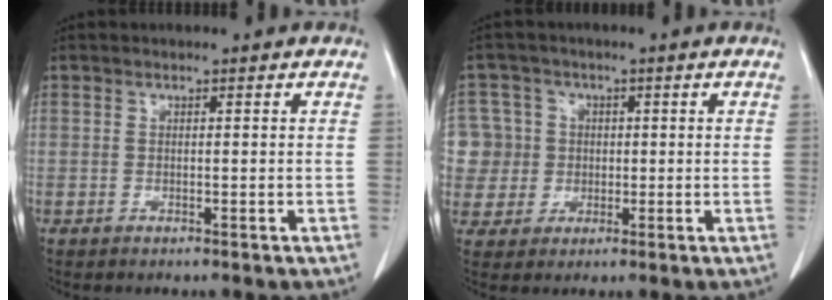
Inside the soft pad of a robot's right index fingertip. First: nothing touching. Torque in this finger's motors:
{"motor_torque": [0.19, 0.22, 0.06, 0.02]}